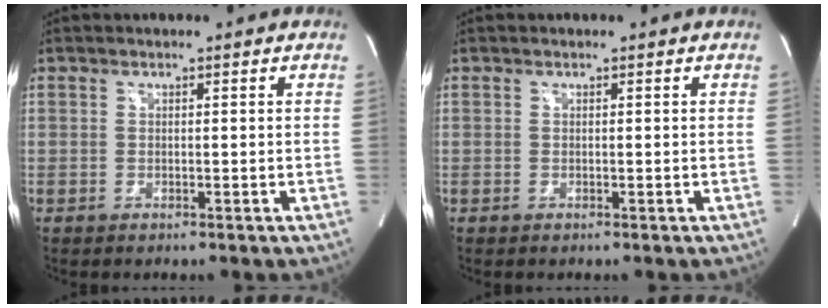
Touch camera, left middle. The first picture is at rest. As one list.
[{"total": 0.0}]